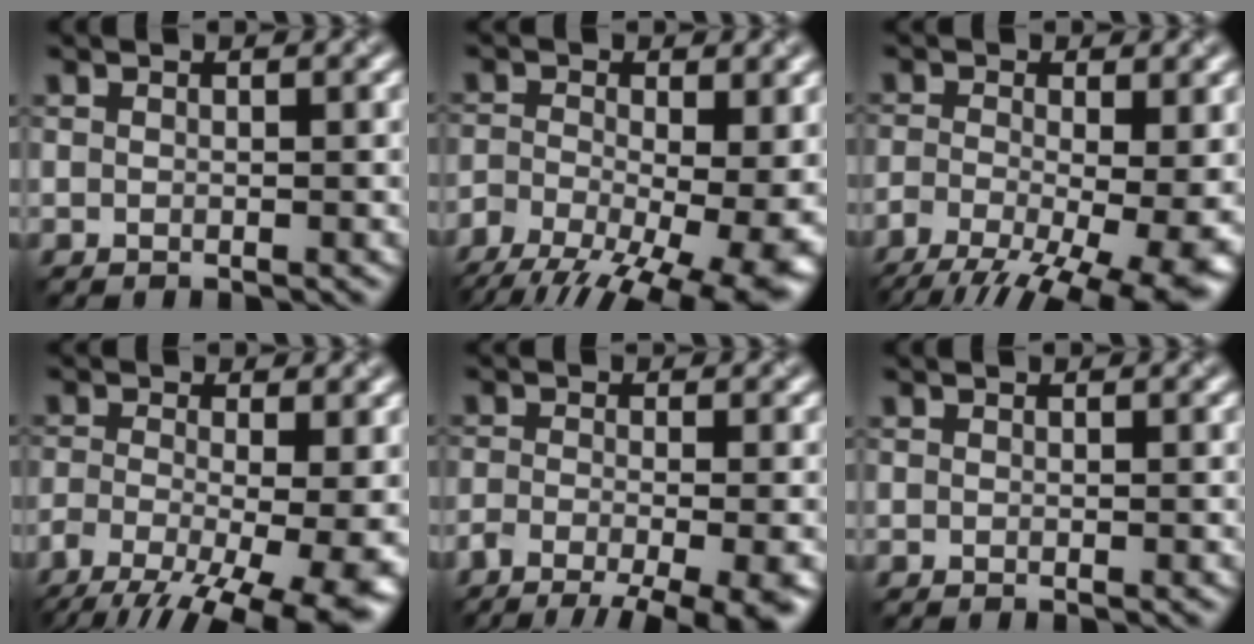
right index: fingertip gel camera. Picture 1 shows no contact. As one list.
[{"total": 16.2, "force": [-8.8, 8.3, 10.9], "torque": [-0.178, -0.031, -0.090]}, {"total": 14.5, "force": [-7.6, 6.7, 10.4], "torque": [-0.169, -0.032, -0.084]}, {"total": 13.5, "force": [-6.9, 6.0, 9.9], "torque": [-0.172, -0.032, -0.083]}, {"total": 10.5, "force": [-7.5, 3.3, 6.5], "torque": [-0.107, -0.032, -0.101]}, {"total": 0.0}]